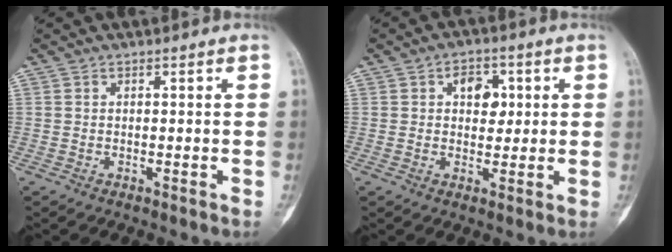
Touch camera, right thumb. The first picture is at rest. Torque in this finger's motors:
{"motor_torque": [-0.53, 0.90, 0.12, 0.02, -0.01]}